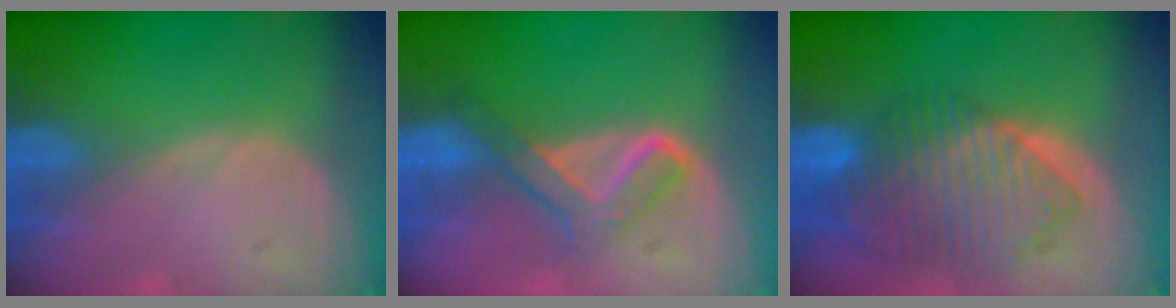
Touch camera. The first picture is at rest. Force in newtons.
{"total": 5.1, "press": 5.0, "slide": 0.8}
{"total": 10.2, "press": 8.9, "slide": 5.1}